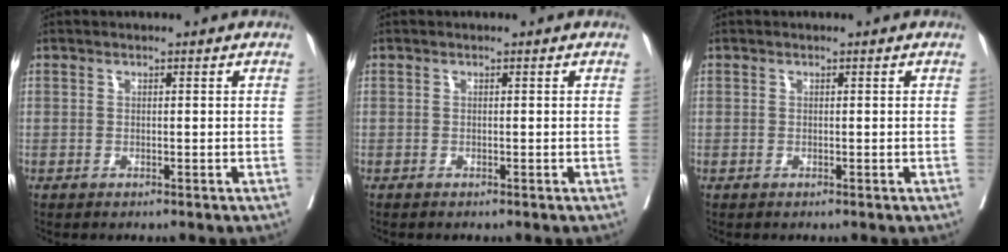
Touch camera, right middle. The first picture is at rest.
{"total": 0.0}
{"total": 0.0}